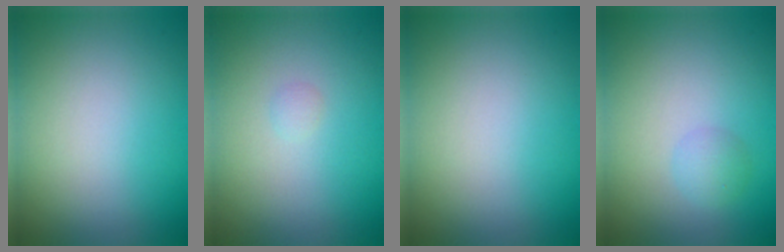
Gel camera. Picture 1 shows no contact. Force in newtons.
{"total": 0.5, "press": 0.5, "slide": 0.1}
{"total": 0.0}
{"total": 1.5, "press": 1.5, "slide": 0.0}